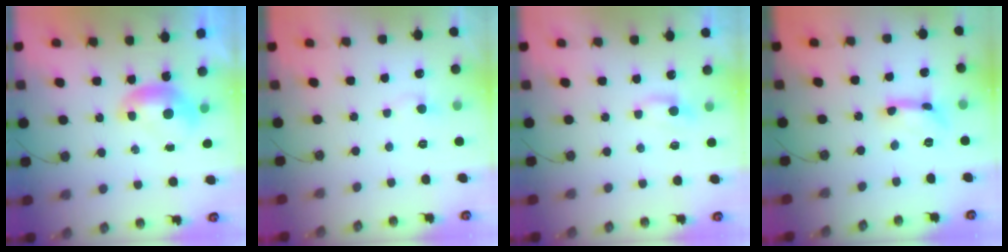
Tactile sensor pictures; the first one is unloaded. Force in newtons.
{"total": 1.3, "press": 1.2, "slide": 0.7}
{"total": 0.7, "press": 0.5, "slide": 0.5}
{"total": 2.7, "press": 2.7, "slide": 0.3}